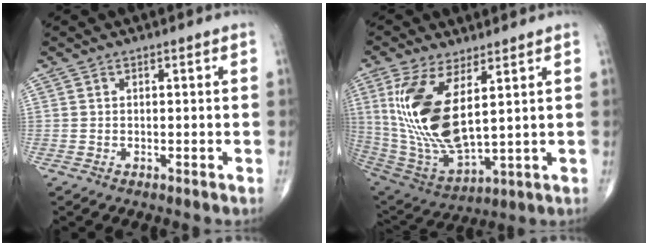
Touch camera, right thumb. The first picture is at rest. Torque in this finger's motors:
{"motor_torque": [-0.96, 2.50, 1.94, 0.83, 0.66]}